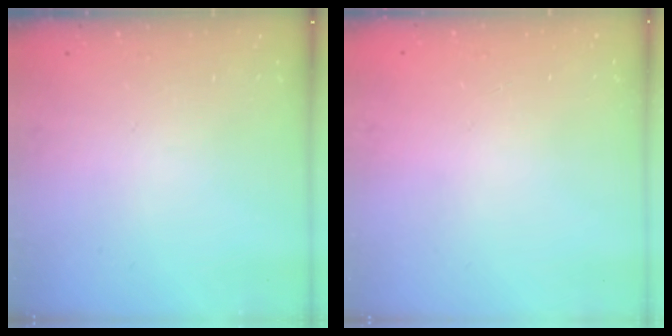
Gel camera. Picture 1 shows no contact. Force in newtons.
{"total": 0.0}